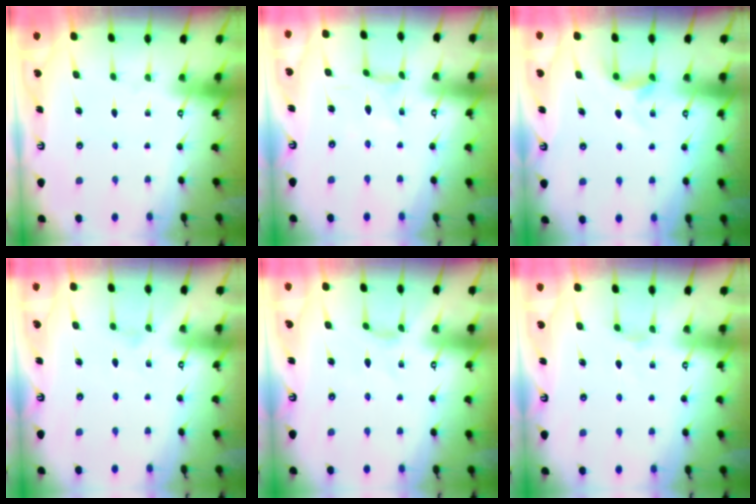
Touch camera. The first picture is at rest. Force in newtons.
{"total": 0.6, "press": 0.5, "slide": 0.2}
{"total": 4.1, "press": 4.1, "slide": 0.6}
{"total": 0.0}
{"total": 0.0}
{"total": 2.2, "press": 2.2, "slide": 0.4}